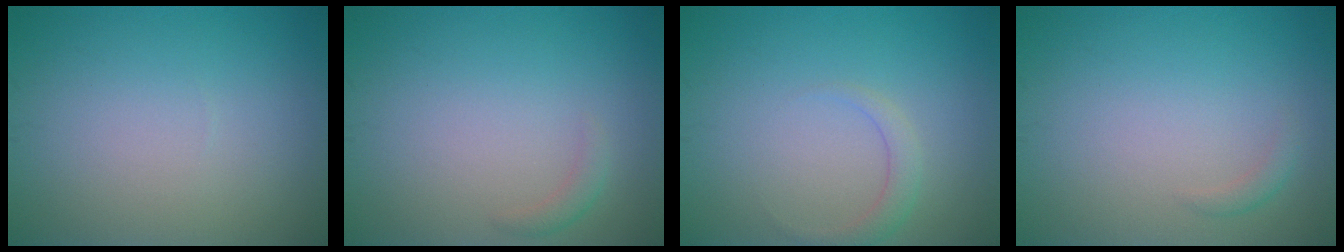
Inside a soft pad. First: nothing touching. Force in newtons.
{"total": 1.0, "press": 1.0, "slide": 0.1}
{"total": 1.6, "press": 1.6, "slide": 0.1}
{"total": 0.9, "press": 0.9, "slide": 0.0}